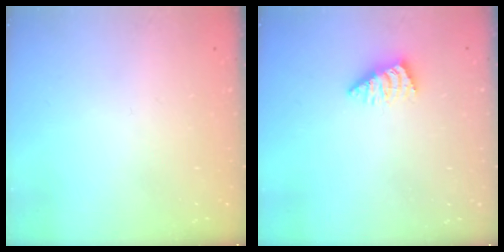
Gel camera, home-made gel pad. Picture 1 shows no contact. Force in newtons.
{"total": 2.4, "press": 2.3, "slide": 0.5}